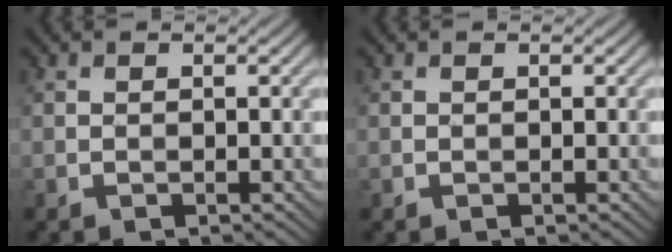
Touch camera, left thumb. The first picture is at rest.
{"total": 0.0}